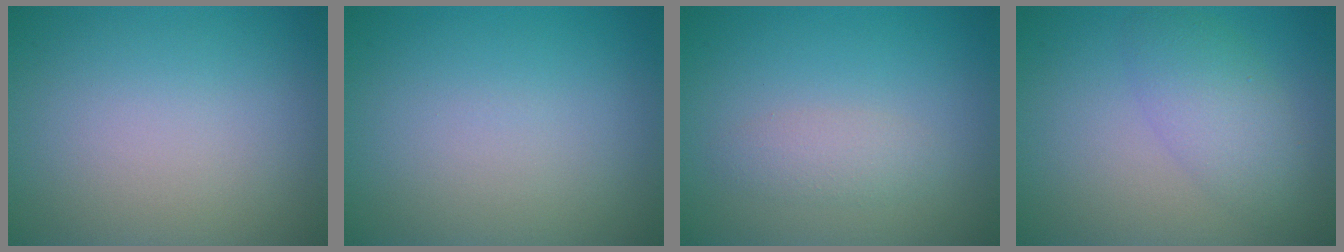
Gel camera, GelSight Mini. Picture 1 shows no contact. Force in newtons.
{"total": 0.0}
{"total": 1.7, "press": 1.7, "slide": 0.1}
{"total": 3.7, "press": 3.7, "slide": 0.0}